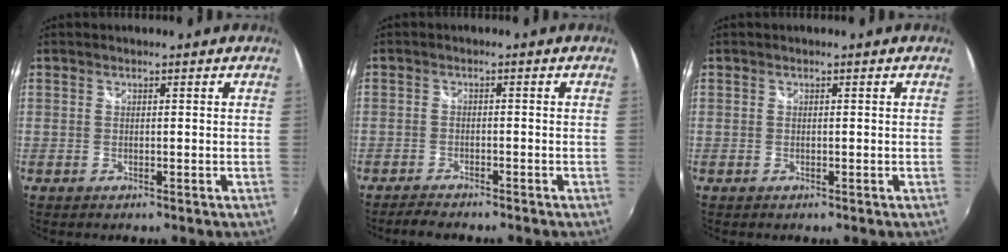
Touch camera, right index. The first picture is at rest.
{"total": 3.4, "force": [-3.1, 0.8, 1.0], "torque": [-0.035, -0.004, -0.055]}
{"total": 0.0}